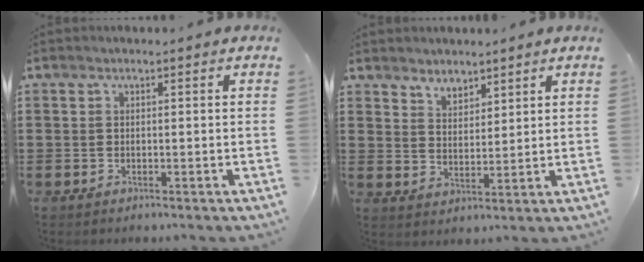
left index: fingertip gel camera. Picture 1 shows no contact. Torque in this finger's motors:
{"motor_torque": [0.30, -0.34, 0.23, 0.03]}